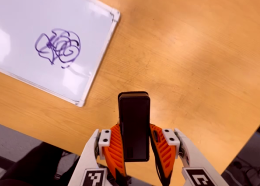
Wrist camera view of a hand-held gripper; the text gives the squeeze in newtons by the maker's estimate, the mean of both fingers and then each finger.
{"total": 4.8, "left": 3.7, "right": 5.8}